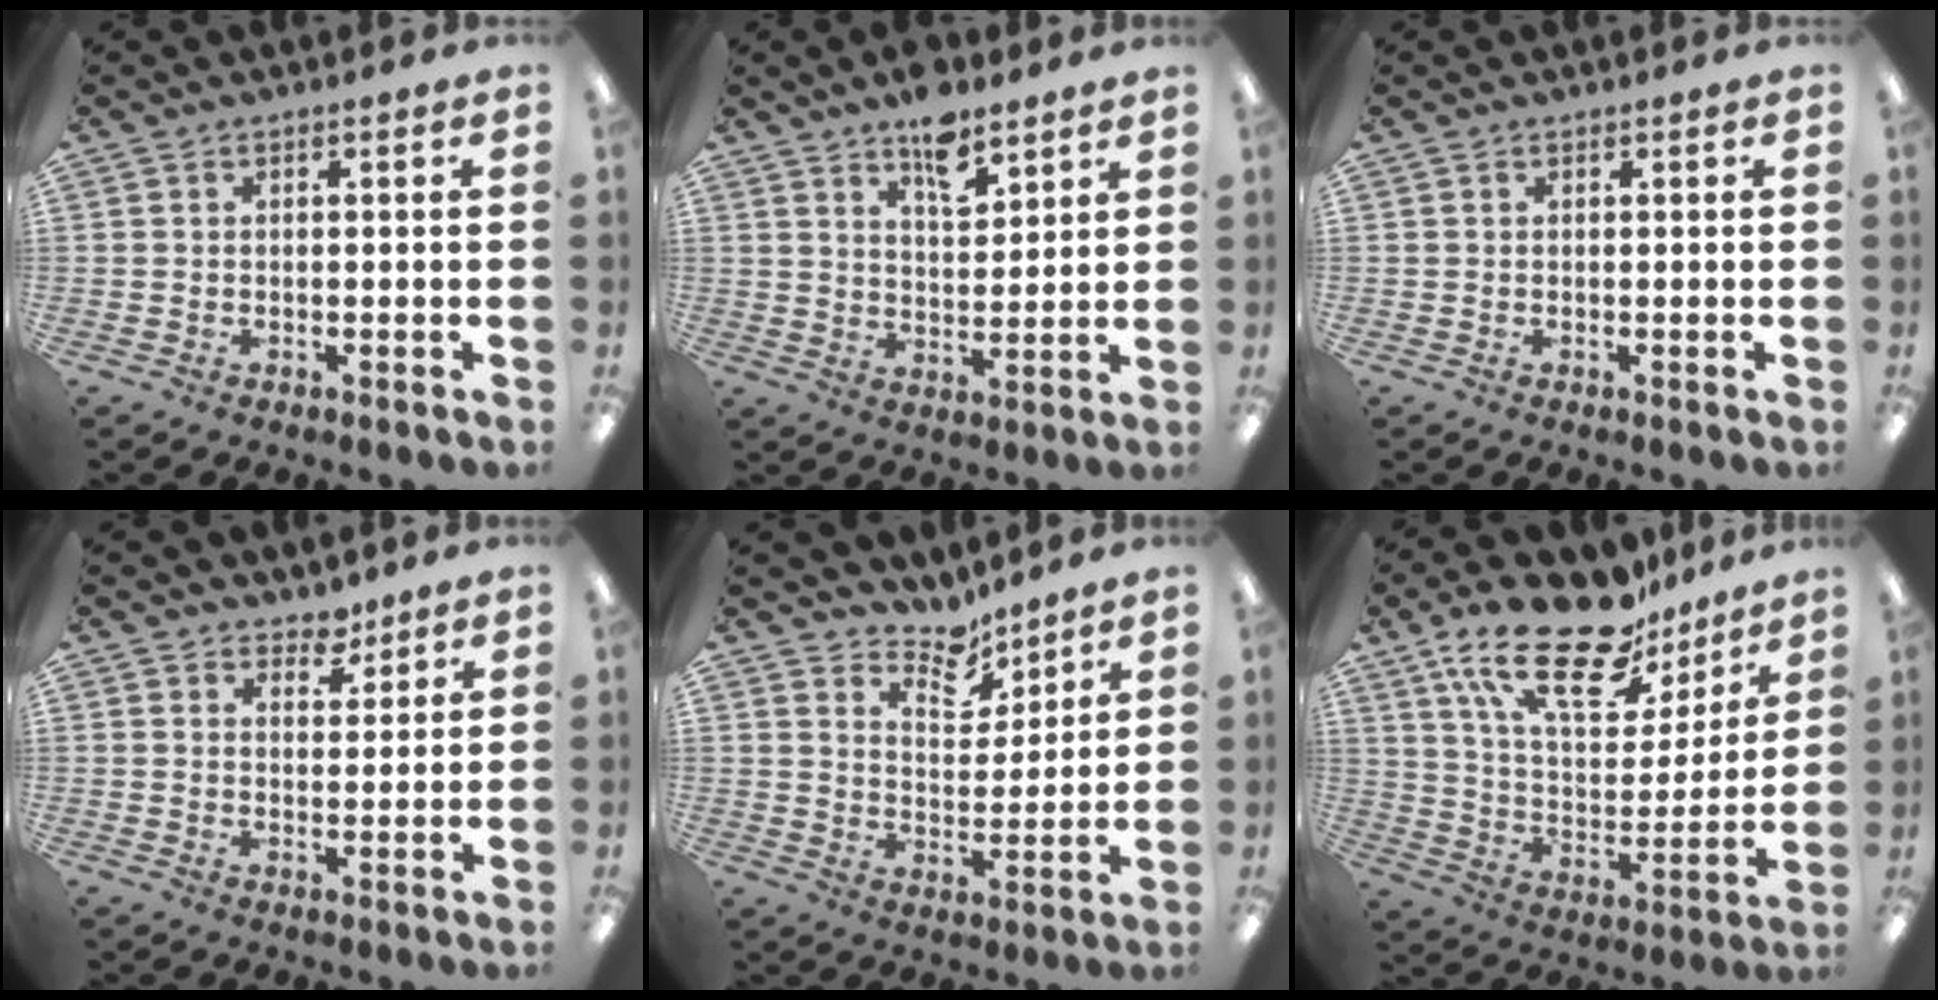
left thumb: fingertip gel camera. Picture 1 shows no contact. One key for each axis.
{"total": 8.6, "fx": 6.4, "fy": 3.7, "fz": 4.4, "tx": -0.056, "ty": -0.039, "tz": 0.109}
{"total": 0.0}
{"total": 4.3, "fx": 3.7, "fy": 2.2, "fz": 0.5, "tx": 0.004, "ty": -0.023, "tz": 0.064}
{"total": 7.9, "fx": 7.1, "fy": 3.2, "fz": 1.5, "tx": -0.024, "ty": -0.050, "tz": 0.130}
{"total": 22.9, "fx": 16.1, "fy": 9.4, "fz": 13.2, "tx": -0.232, "ty": -0.092, "tz": 0.282}